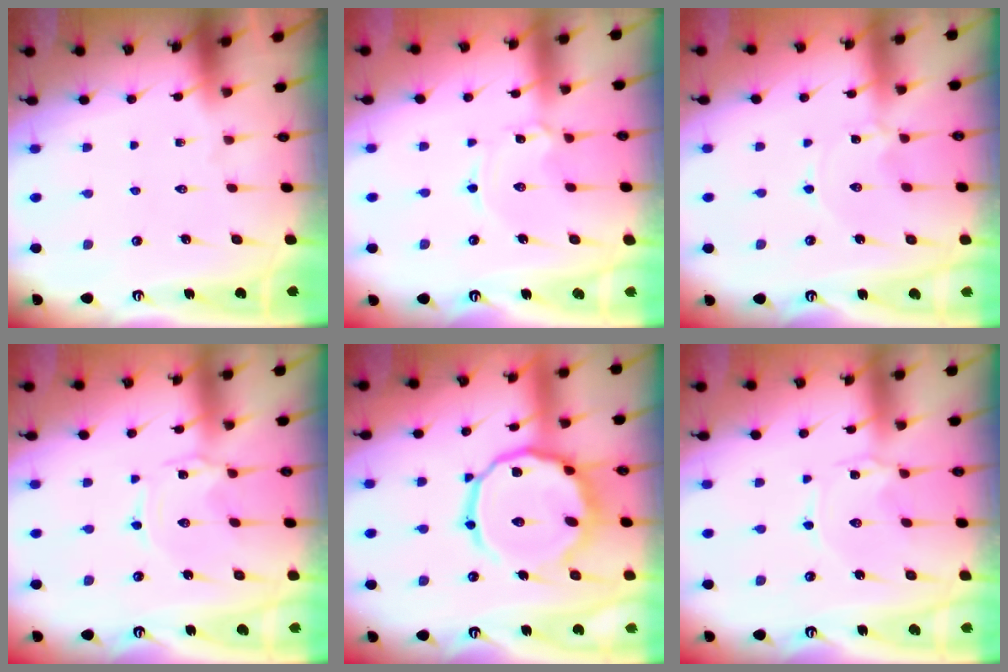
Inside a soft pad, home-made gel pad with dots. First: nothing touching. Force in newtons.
{"total": 1.6, "press": 1.6, "slide": 0.2}
{"total": 0.0}
{"total": 0.6, "press": 0.6, "slide": 0.1}
{"total": 16.5, "press": 16.5, "slide": 1.3}
{"total": 1.3, "press": 1.2, "slide": 0.2}